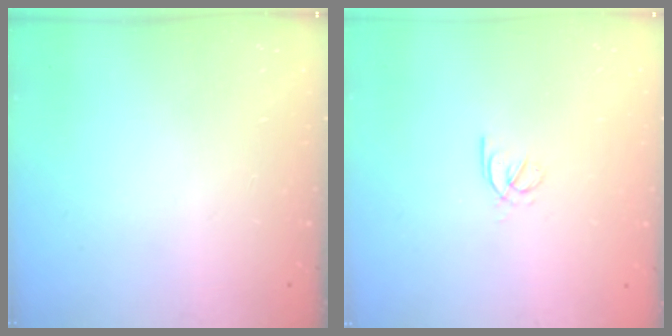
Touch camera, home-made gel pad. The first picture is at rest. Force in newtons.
{"total": 2.9, "press": 2.8, "slide": 0.8}